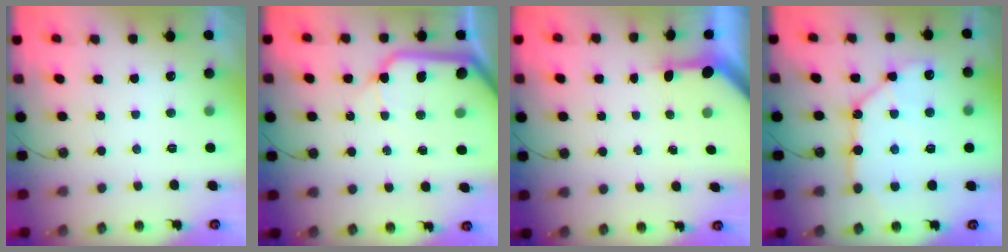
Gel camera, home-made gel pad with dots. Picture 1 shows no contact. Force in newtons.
{"total": 15.6, "press": 15.4, "slide": 2.4}
{"total": 3.4, "press": 3.4, "slide": 0.4}
{"total": 11.5, "press": 11.4, "slide": 1.6}